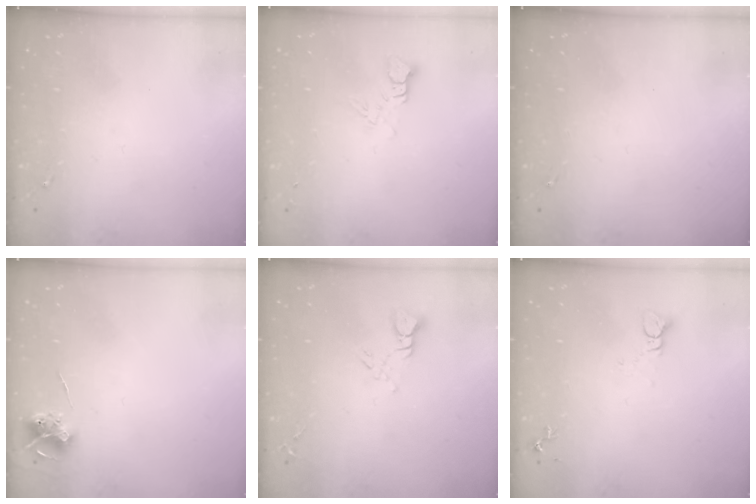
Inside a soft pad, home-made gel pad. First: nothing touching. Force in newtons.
{"total": 3.8, "press": 3.8, "slide": 0.3}
{"total": 0.0}
{"total": 6.4, "press": 6.4, "slide": 0.5}
{"total": 4.4, "press": 4.4, "slide": 0.3}
{"total": 2.7, "press": 2.7, "slide": 0.2}